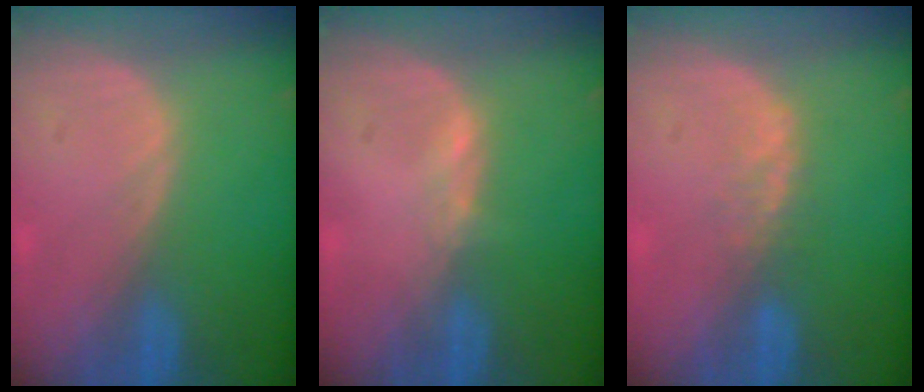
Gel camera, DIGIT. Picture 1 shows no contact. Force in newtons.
{"total": 0.7, "press": 0.7, "slide": 0.2}
{"total": 1.9, "press": 1.8, "slide": 0.5}